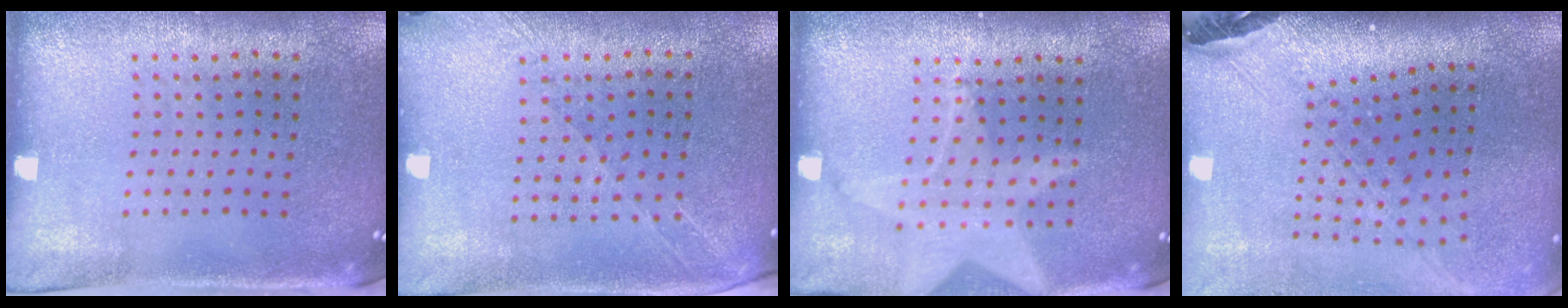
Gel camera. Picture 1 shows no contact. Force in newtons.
{"total": 1.3, "press": 1.2, "slide": 0.6}
{"total": 1.8, "press": 1.5, "slide": 1.1}
{"total": 2.9, "press": 2.0, "slide": 2.0}